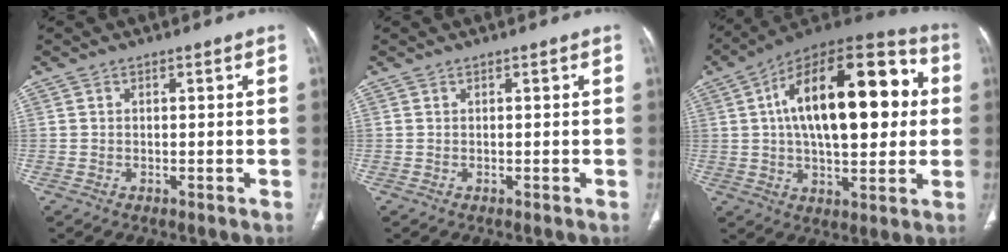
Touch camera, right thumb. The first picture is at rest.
{"total": 0.0}
{"total": 26.5, "force": [4.4, 12.5, 22.9], "torque": [-0.340, 0.029, 0.060]}